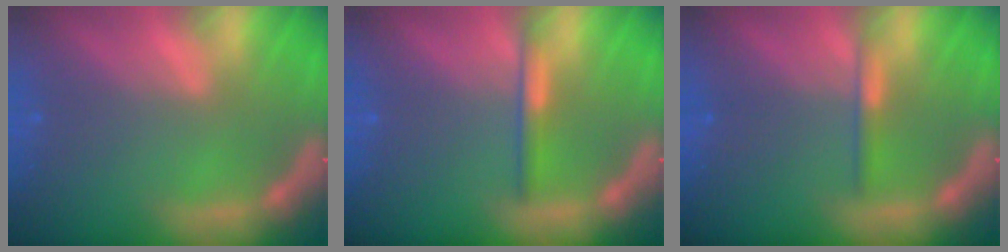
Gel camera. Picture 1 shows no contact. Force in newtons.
{"total": 1.9}
{"total": 1.4}